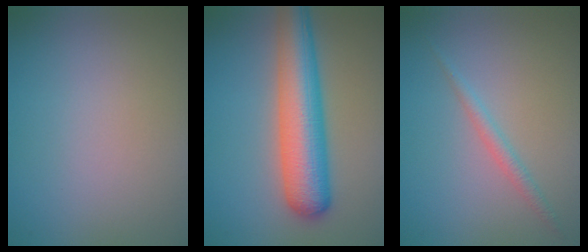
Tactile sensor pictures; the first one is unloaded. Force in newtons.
{"total": 7.5, "press": 7.5, "slide": 0.3}
{"total": 1.4, "press": 1.4, "slide": 0.1}